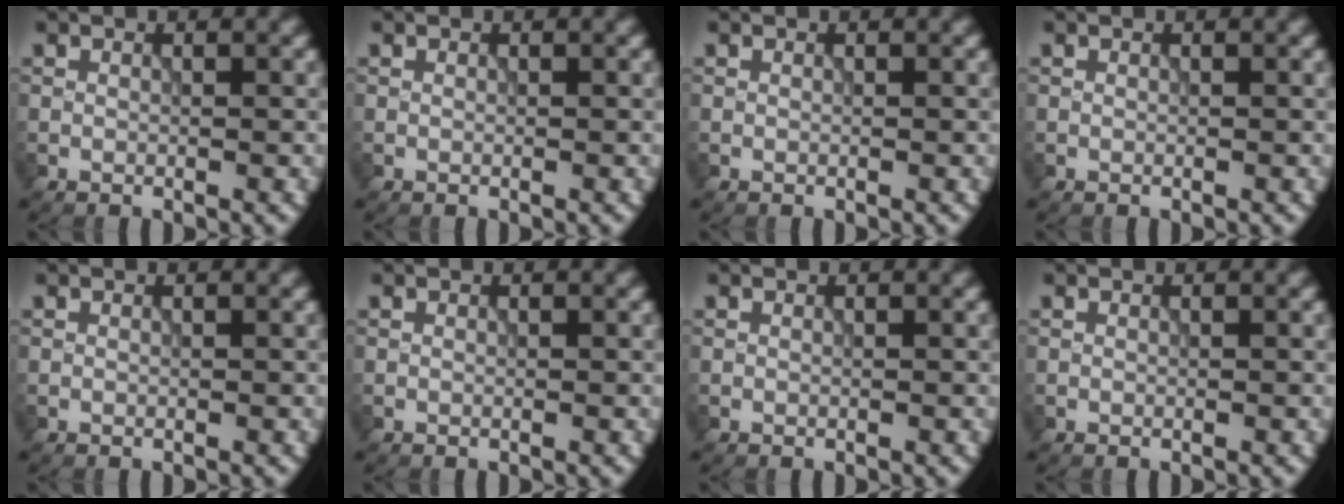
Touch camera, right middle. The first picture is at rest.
{"total": 0.0}
{"total": 0.0}
{"total": 0.0}
{"total": 0.0}
{"total": 0.0}
{"total": 0.0}
{"total": 0.0}